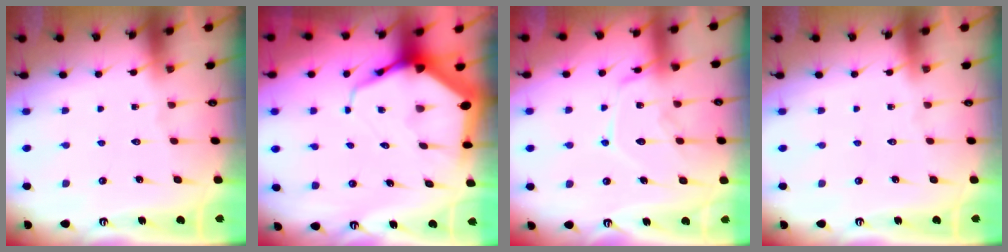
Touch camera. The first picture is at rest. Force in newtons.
{"total": 9.0, "press": 9.0, "slide": 1.0}
{"total": 13.8, "press": 13.8, "slide": 1.3}
{"total": 0.0}